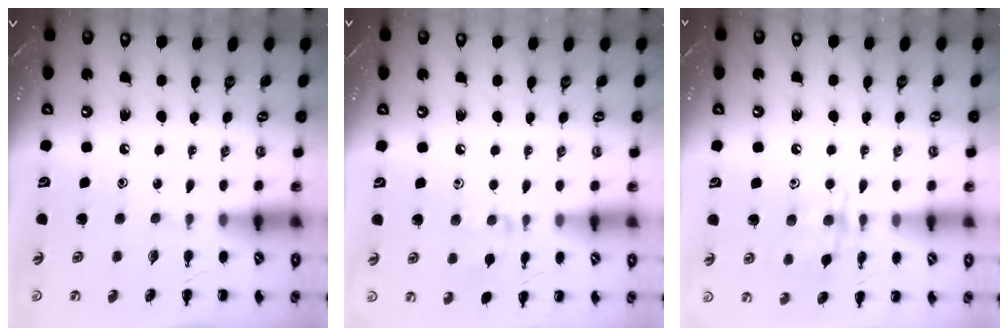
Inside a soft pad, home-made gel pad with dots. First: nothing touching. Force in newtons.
{"total": 6.9, "press": 6.7, "slide": 1.8}
{"total": 10.9, "press": 10.8, "slide": 0.6}